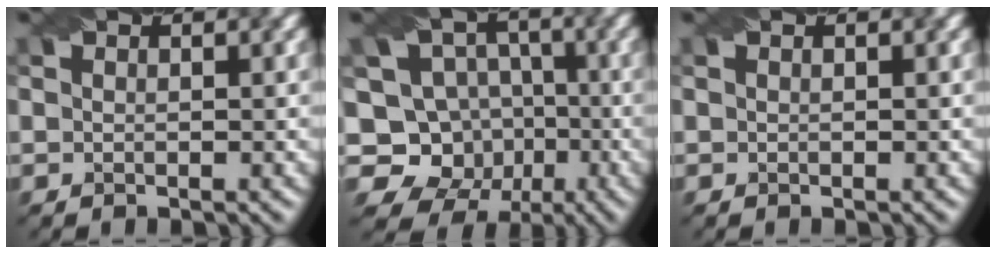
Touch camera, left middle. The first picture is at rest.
{"total": 10.9, "force": [-3.0, 9.8, 3.7], "torque": [-0.067, 0.022, -0.076]}
{"total": 0.0}